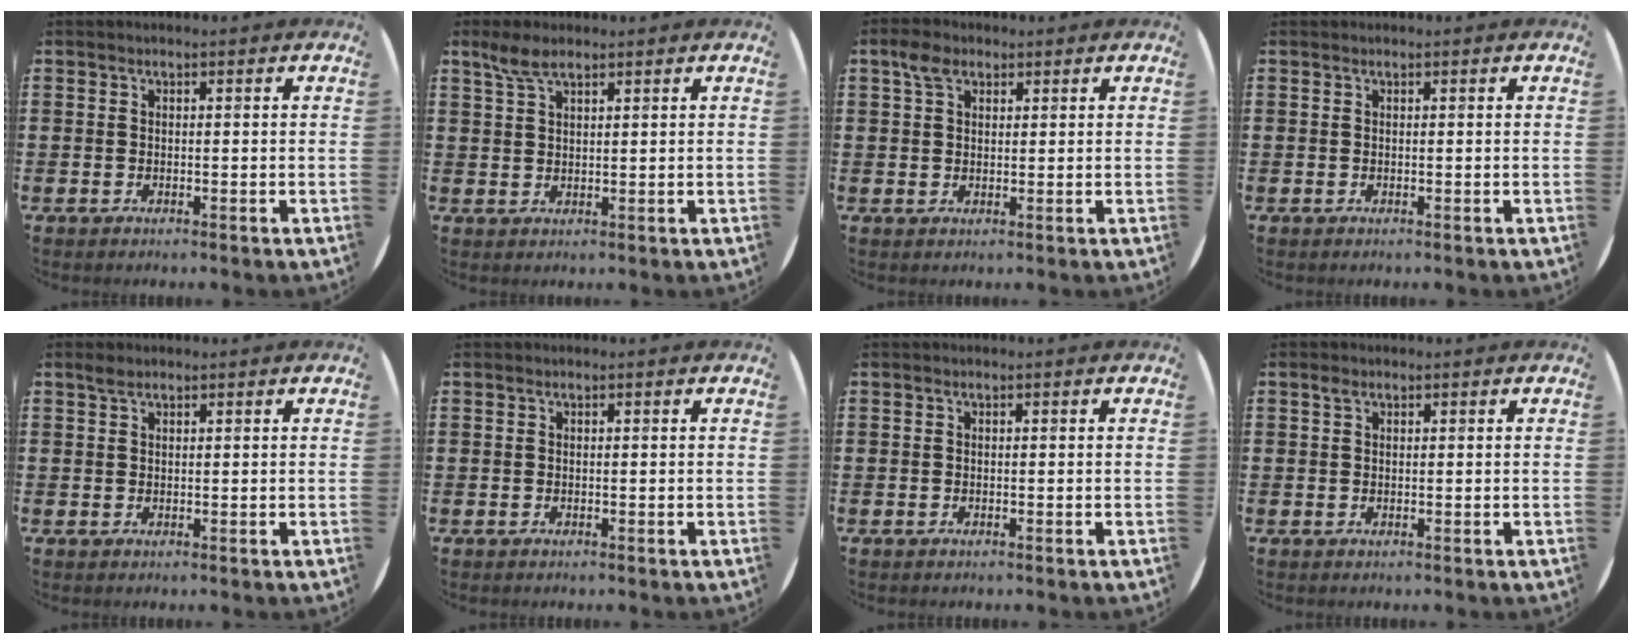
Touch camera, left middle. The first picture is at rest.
{"total": 3.7, "force": [2.6, 1.3, 2.2], "torque": [-0.049, 0.005, 0.048]}
{"total": 3.1, "force": [2.1, 1.8, 1.5], "torque": [-0.026, 0.004, 0.036]}
{"total": 0.0}
{"total": 1.2, "force": [1.0, 0.5, 0.5], "torque": [-0.004, 0.001, 0.017]}
{"total": 0.0}
{"total": 0.0}
{"total": 0.9, "force": [0.5, 0.6, 0.4], "torque": [-0.001, 0.001, 0.008]}